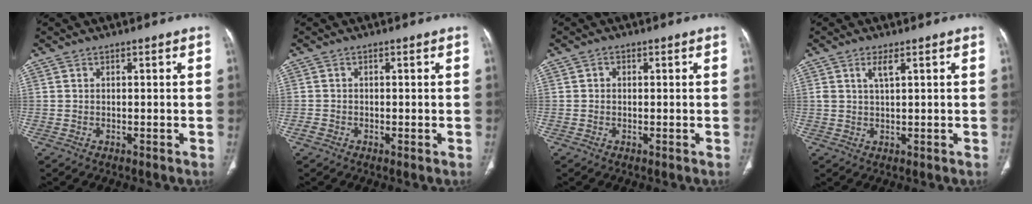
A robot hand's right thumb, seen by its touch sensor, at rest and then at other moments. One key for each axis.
{"total": 1.4, "fx": -0.6, "fy": 0.7, "fz": 1.0, "tx": -0.019, "ty": -0.002, "tz": -0.015}
{"total": 0.9, "fx": 0.1, "fy": 0.9, "fz": 0.4, "tx": -0.002, "ty": 0.003, "tz": -0.001}
{"total": 2.6, "fx": 1.3, "fy": 0.7, "fz": 2.1, "tx": -0.047, "ty": -0.005, "tz": 0.031}